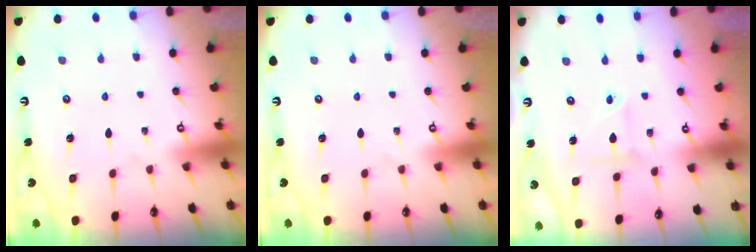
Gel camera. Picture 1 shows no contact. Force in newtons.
{"total": 0.0}
{"total": 2.8, "press": 2.7, "slide": 0.6}